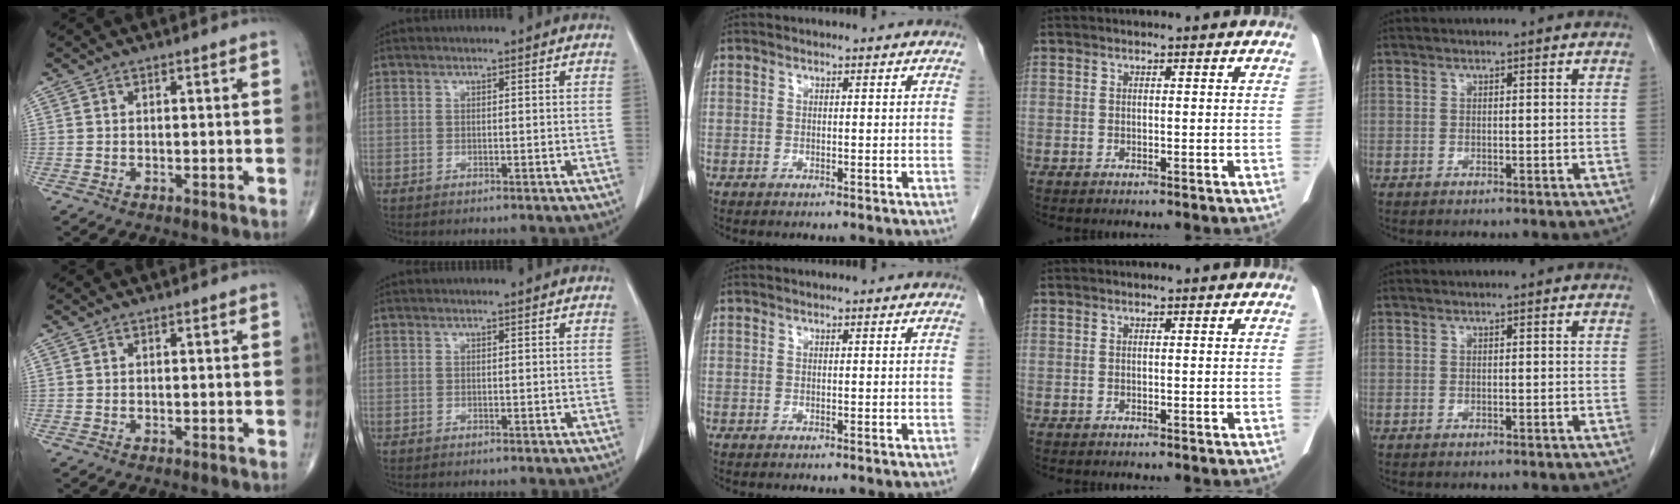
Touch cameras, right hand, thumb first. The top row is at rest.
{}